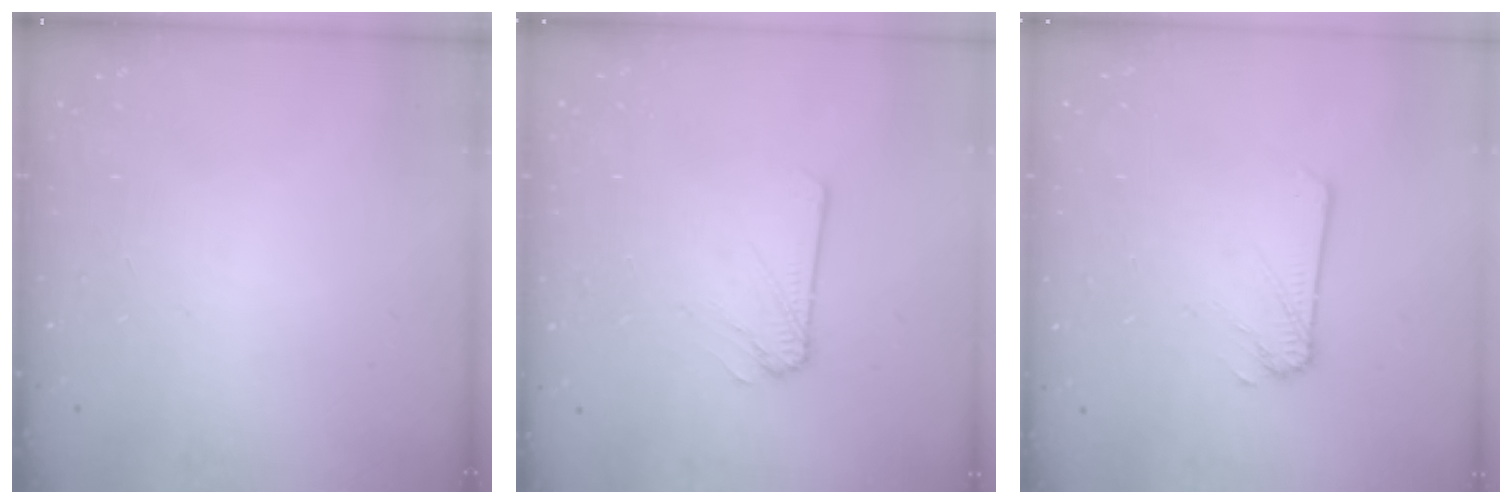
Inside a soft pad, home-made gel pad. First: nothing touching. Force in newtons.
{"total": 2.3, "press": 2.3, "slide": 0.2}
{"total": 2.1, "press": 2.1, "slide": 0.0}